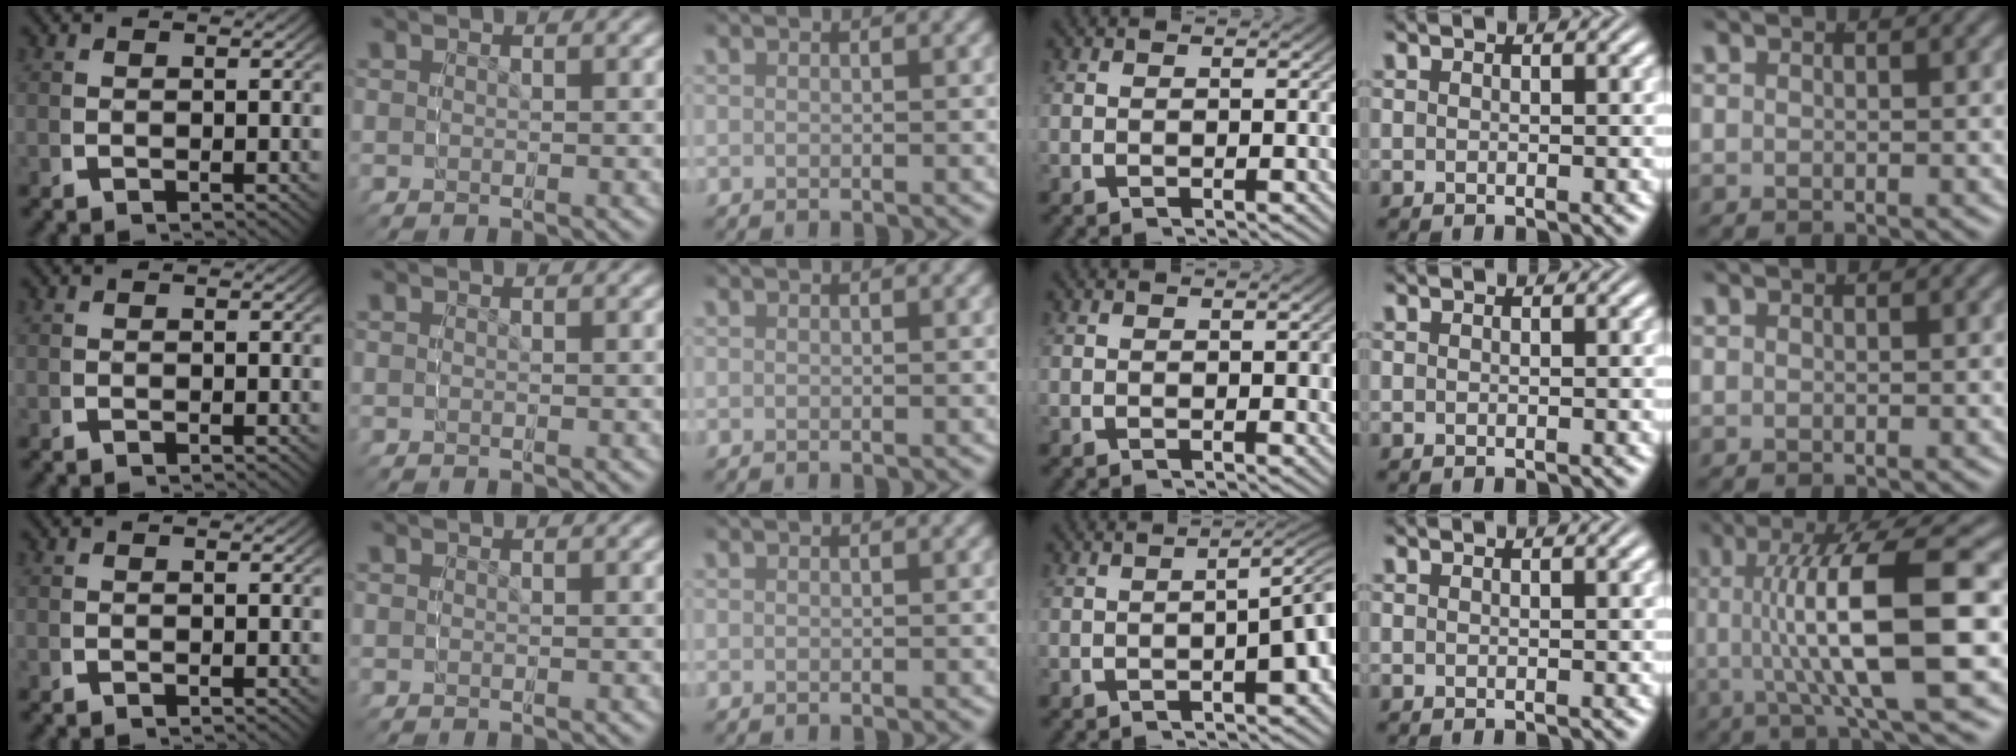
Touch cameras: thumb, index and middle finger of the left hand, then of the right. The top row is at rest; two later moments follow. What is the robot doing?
{"motion": "grasp_and_lifting", "object": "bottle"}